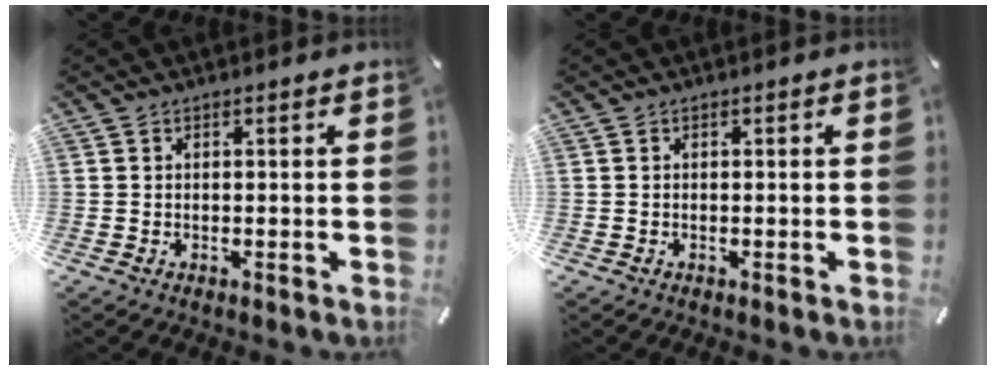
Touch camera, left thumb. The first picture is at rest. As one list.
[{"total": 0.0}]